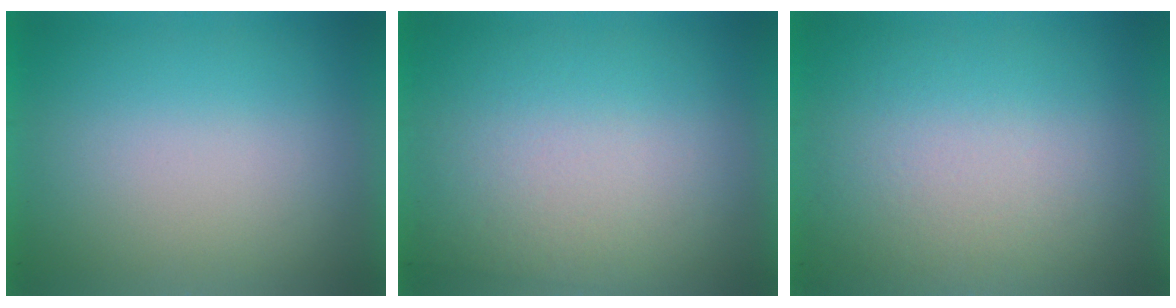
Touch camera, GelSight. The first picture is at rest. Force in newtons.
{"total": 2.8}
{"total": 4.1}